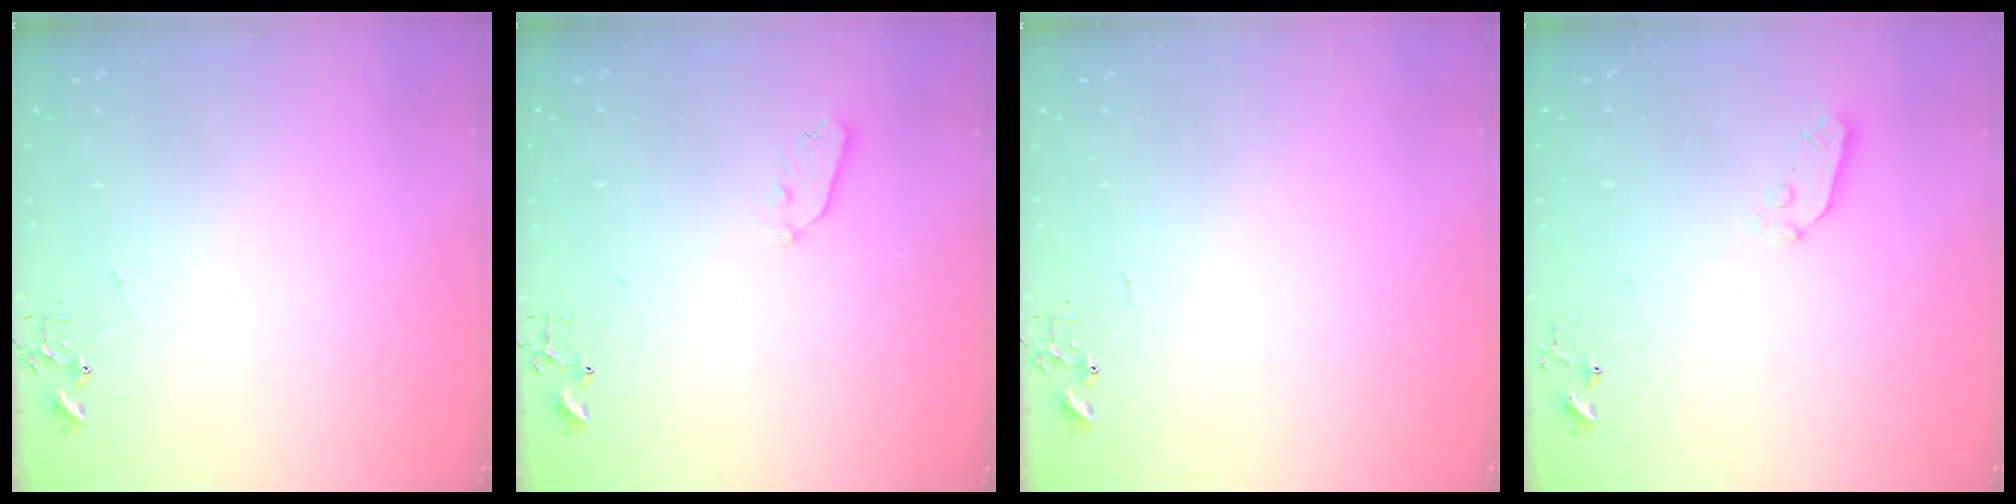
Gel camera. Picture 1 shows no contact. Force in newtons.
{"total": 3.1, "press": 3.0, "slide": 0.4}
{"total": 0.0}
{"total": 3.9, "press": 3.8, "slide": 0.6}